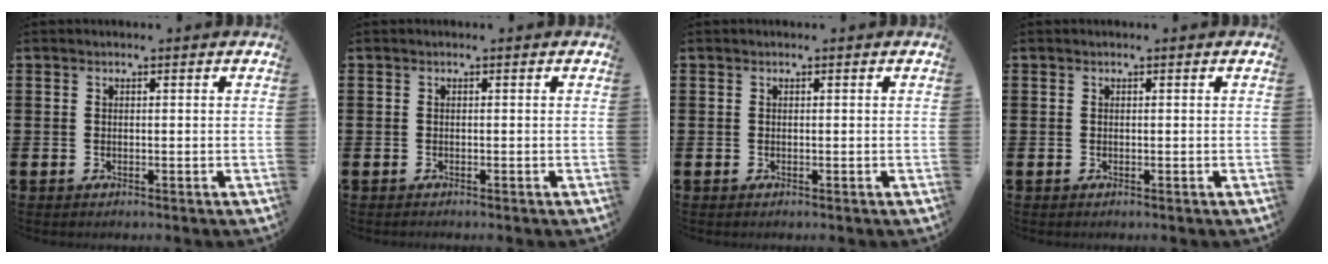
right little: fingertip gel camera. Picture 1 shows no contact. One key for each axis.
{"total": 0.0}
{"total": 0.0}
{"total": 0.0}